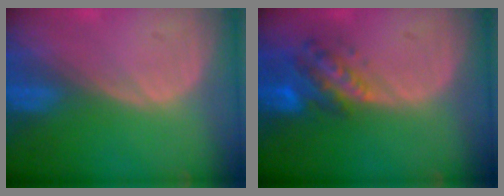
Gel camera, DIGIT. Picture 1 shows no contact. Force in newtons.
{"total": 6.2, "press": 5.7, "slide": 2.3}